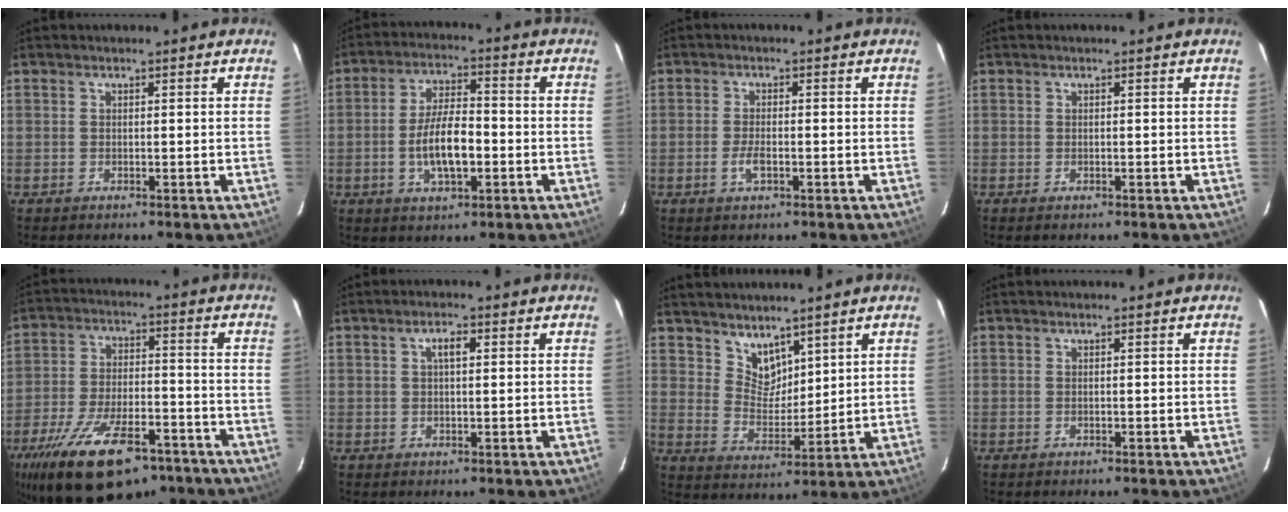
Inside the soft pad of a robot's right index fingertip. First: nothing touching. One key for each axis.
{"total": 9.2, "fx": -2.3, "fy": 3.5, "fz": 8.2, "tx": -0.159, "ty": 0.001, "tz": -0.036}
{"total": 2.9, "fx": -1.1, "fy": 1.0, "fz": 2.4, "tx": -0.052, "ty": -0.002, "tz": -0.022}
{"total": 0.0}
{"total": 22.6, "fx": -15.0, "fy": 9.7, "fz": 13.8, "tx": -0.273, "ty": -0.030, "tz": -0.233}
{"total": 2.3, "fx": 0.7, "fy": 0.8, "fz": 2.0, "tx": -0.037, "ty": 0.008, "tz": 0.012}
{"total": 10.4, "fx": 7.8, "fy": 5.2, "fz": 4.4, "tx": -0.082, "ty": -0.001, "tz": 0.158}
{"total": 0.0}